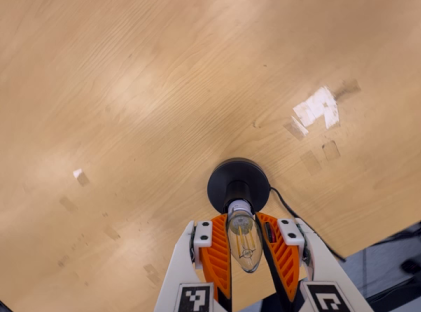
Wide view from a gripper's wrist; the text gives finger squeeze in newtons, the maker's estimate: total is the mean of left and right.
{"total": 15.0, "left": 15.7, "right": 14.3}